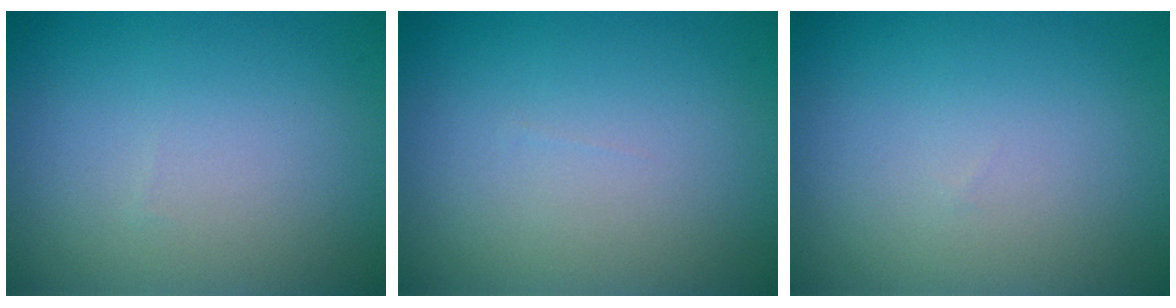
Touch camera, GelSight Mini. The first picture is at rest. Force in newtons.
{"total": 0.0}
{"total": 0.0}